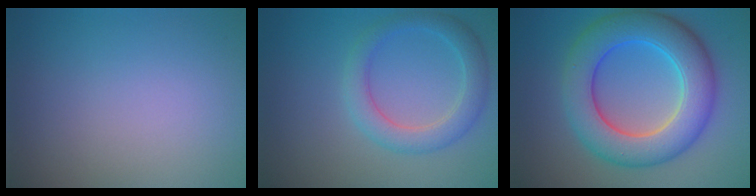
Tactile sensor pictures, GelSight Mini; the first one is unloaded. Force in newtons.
{"total": 3.5, "press": 3.5, "slide": 0.2}
{"total": 9.0, "press": 9.0, "slide": 0.4}